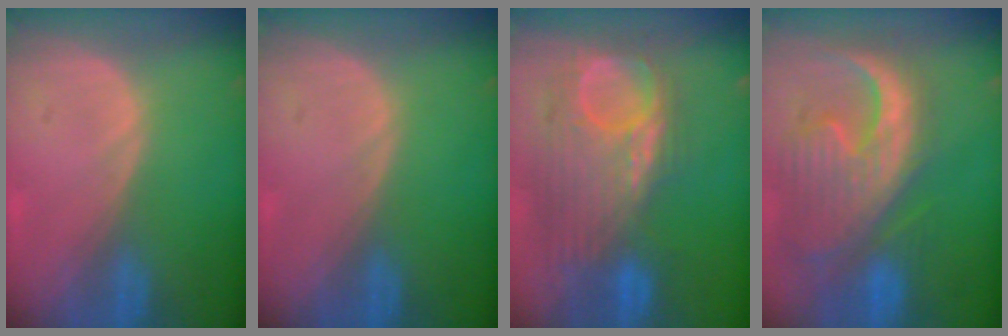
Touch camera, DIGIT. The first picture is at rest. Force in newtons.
{"total": 0.0}
{"total": 11.3, "press": 10.5, "slide": 4.3}
{"total": 13.4, "press": 11.5, "slide": 6.9}